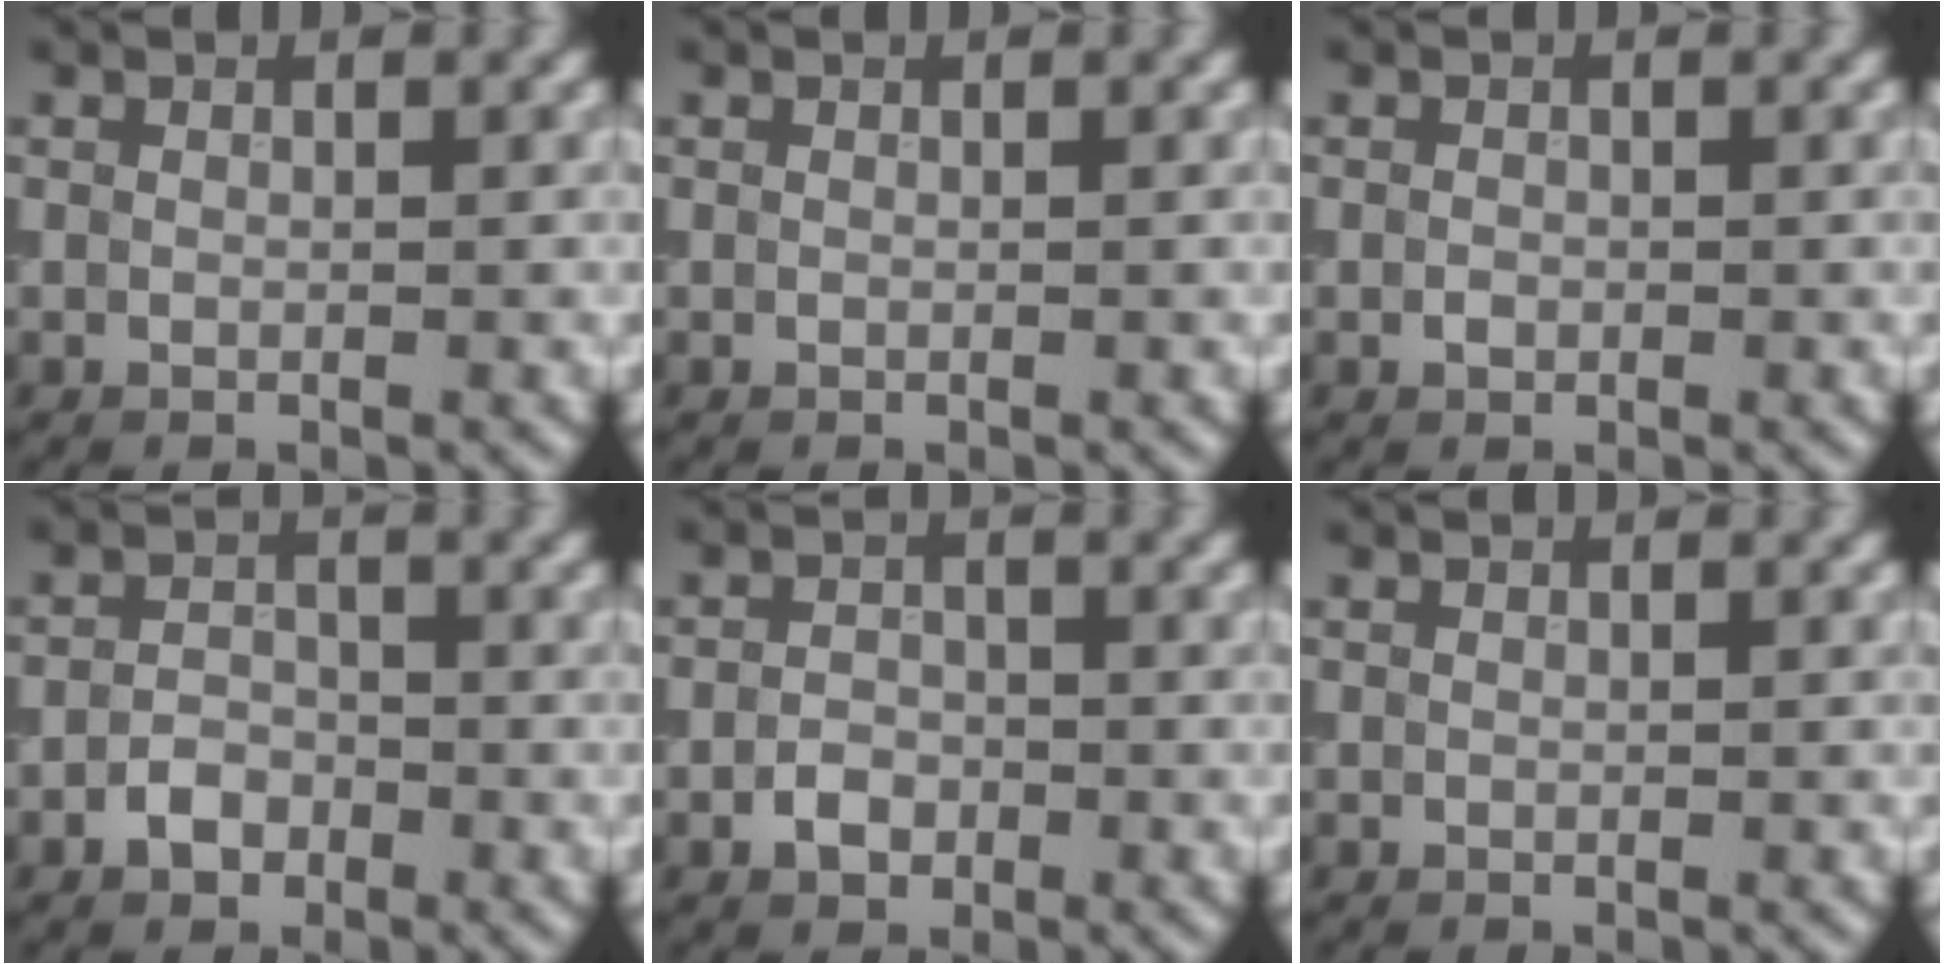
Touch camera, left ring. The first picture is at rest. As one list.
[{"total": 0.0}, {"total": 0.6, "force": [-0.2, 0.5, 0.4], "torque": [-0.004, -0.001, -0.005]}, {"total": 2.2, "force": [-1.3, 1.5, 0.9], "torque": [-0.014, 0.005, -0.028]}, {"total": 1.9, "force": [-0.9, 1.4, 1.0], "torque": [-0.013, 0.003, -0.021]}, {"total": 0.0}]